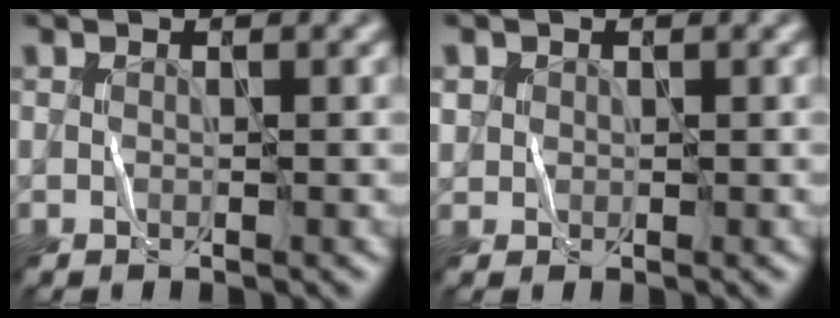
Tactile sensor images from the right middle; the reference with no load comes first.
{"total": 1.1, "force": [0.4, 0.9, -0.1], "torque": [-0.001, 0.001, 0.007]}